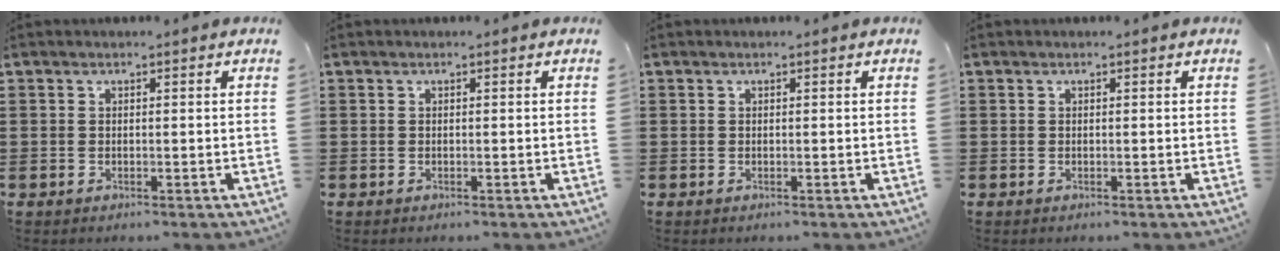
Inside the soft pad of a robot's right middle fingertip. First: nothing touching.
{"total": 0.0}
{"total": 0.0}
{"total": 0.0}